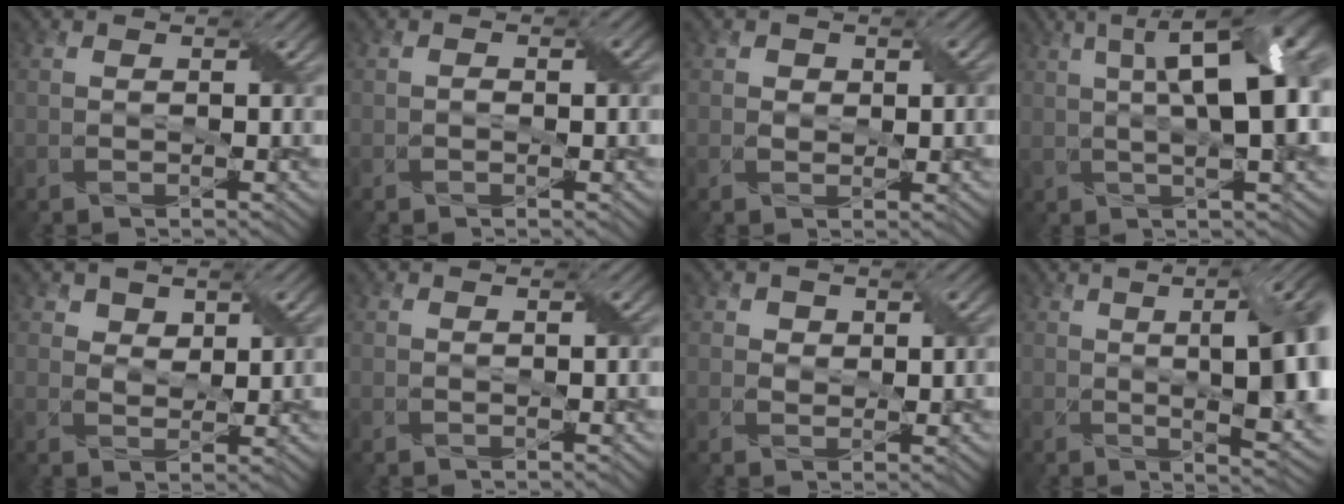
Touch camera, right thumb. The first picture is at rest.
{"total": 1.2, "force": [-0.1, 0.7, 1.0], "torque": [-0.014, 0.001, -0.002]}
{"total": 1.9, "force": [0.5, 1.5, 1.1], "torque": [-0.019, -0.001, 0.007]}
{"total": 12.9, "force": [2.3, 4.4, 11.9], "torque": [-0.168, 0.022, 0.023]}
{"total": 2.9, "force": [1.7, 1.9, 1.4], "torque": [-0.035, -0.003, 0.027]}
{"total": 0.0}
{"total": 2.2, "force": [0.8, 1.7, 1.1], "torque": [-0.022, -0.001, 0.012]}
{"total": 16.1, "force": [1.6, 6.1, 14.8], "torque": [-0.172, 0.024, 0.025]}